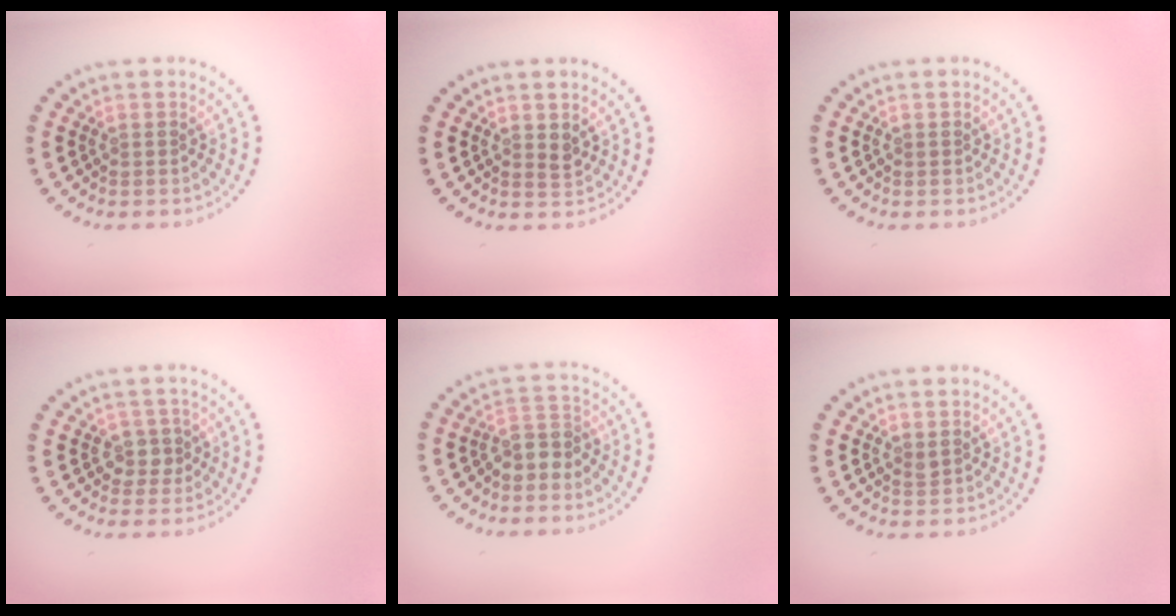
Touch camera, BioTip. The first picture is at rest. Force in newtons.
{"total": 1.0, "press": 0.9, "slide": 0.4}
{"total": 0.0}
{"total": 1.6, "press": 1.5, "slide": 0.7}
{"total": 2.3, "press": 2.0, "slide": 1.3}
{"total": 0.5, "press": 0.5, "slide": 0.3}